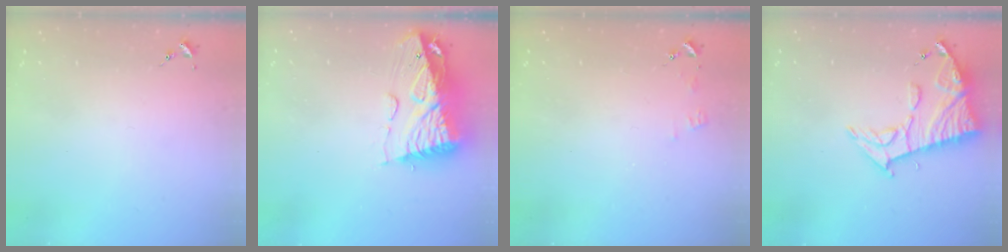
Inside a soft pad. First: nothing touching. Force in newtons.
{"total": 12.6, "press": 12.5, "slide": 1.4}
{"total": 4.2, "press": 4.2, "slide": 0.5}
{"total": 13.0, "press": 12.9, "slide": 1.4}